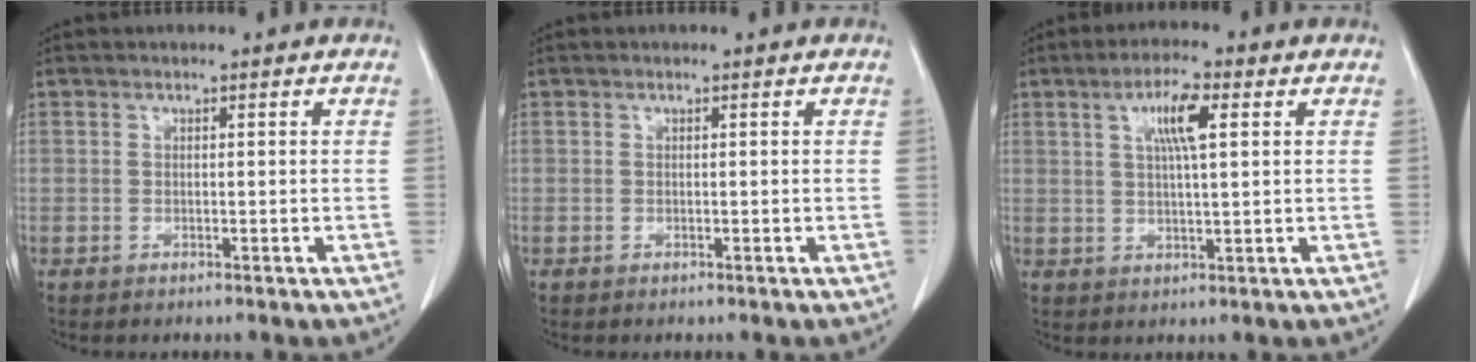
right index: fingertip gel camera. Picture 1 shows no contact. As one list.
[{"total": 0.0}, {"total": 6.0, "force": [2.2, 0.9, 5.6], "torque": [-0.103, 0.004, 0.038]}]